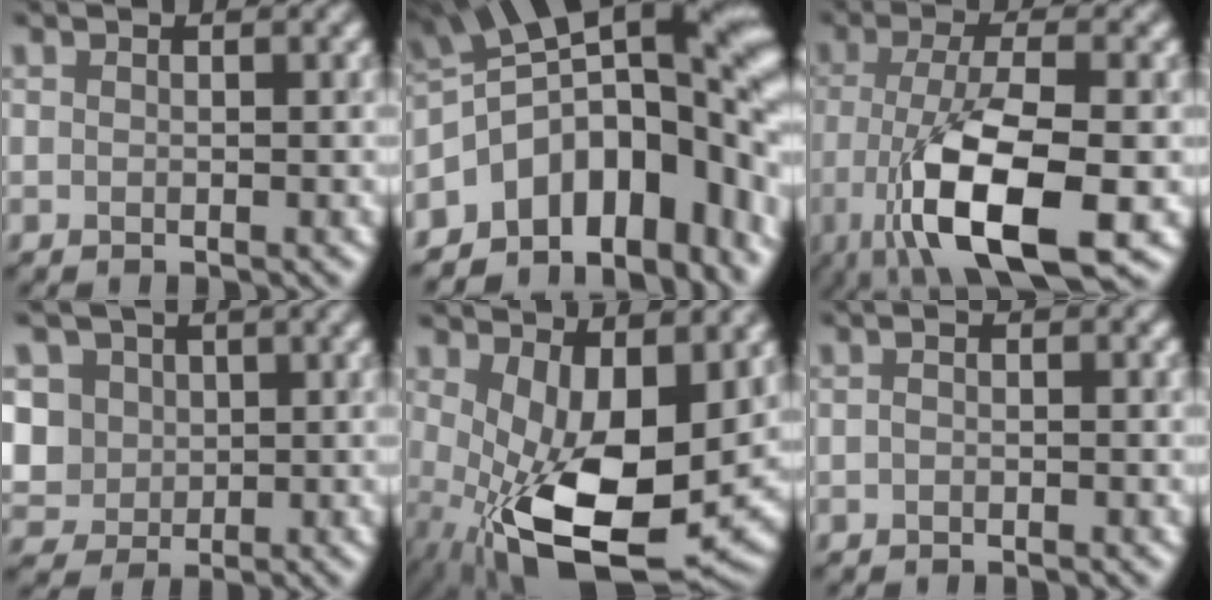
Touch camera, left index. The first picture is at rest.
{"total": 13.9, "force": [-3.9, 8.3, 10.4], "torque": [-0.144, 0.016, -0.070]}
{"total": 10.9, "force": [-3.8, 3.3, 9.6], "torque": [-0.179, -0.011, -0.066]}
{"total": 6.9, "force": [1.4, 6.0, 3.1], "torque": [-0.069, 0.019, 0.013]}
{"total": 12.4, "force": [-1.1, 5.8, 10.9], "torque": [-0.199, -0.037, -0.002]}
{"total": 1.1, "force": [-0.2, 0.5, 0.9], "torque": [-0.018, 0.000, -0.008]}